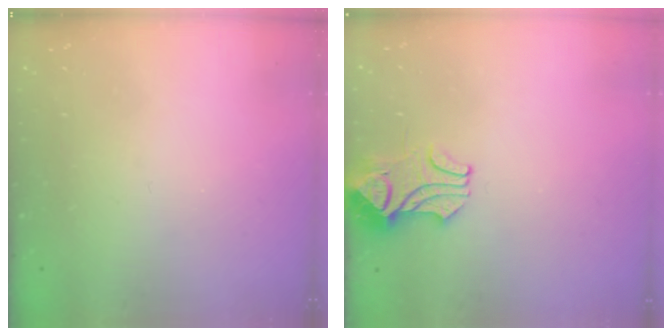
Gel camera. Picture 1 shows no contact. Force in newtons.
{"total": 2.2, "press": 2.1, "slide": 0.7}